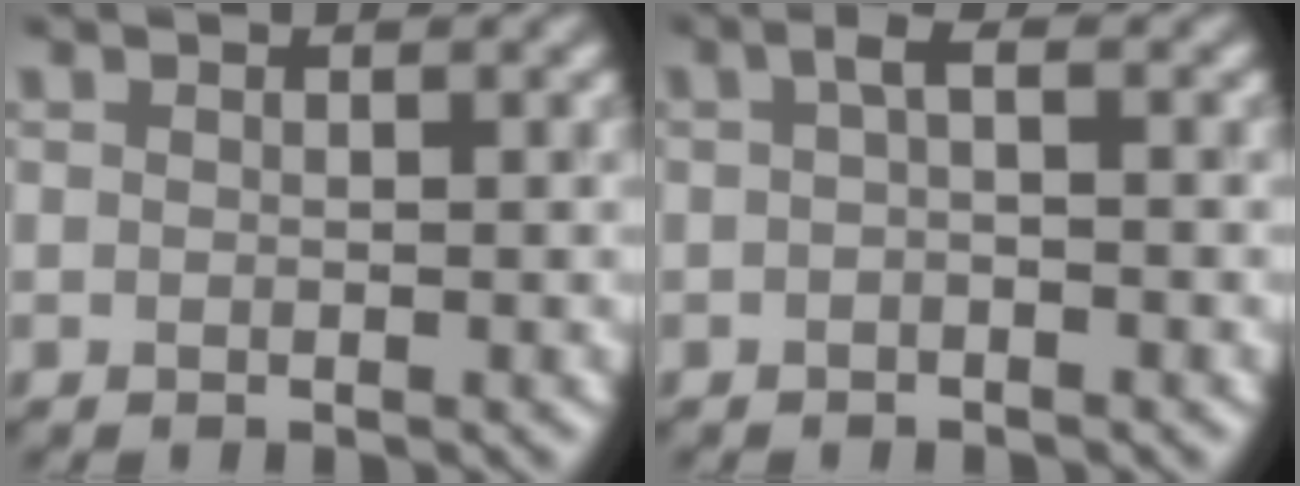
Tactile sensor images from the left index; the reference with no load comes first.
{"total": 1.0, "force": [0.0, 0.1, 1.0], "torque": [-0.018, 0.004, 0.000]}